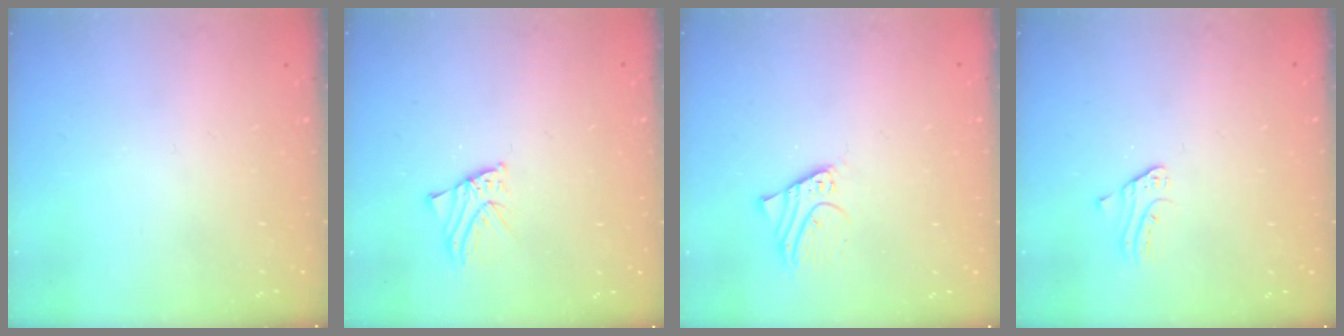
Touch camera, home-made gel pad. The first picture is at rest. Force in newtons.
{"total": 1.7, "press": 1.7, "slide": 0.1}
{"total": 2.4, "press": 2.4, "slide": 0.0}
{"total": 2.0, "press": 2.0, "slide": 0.2}